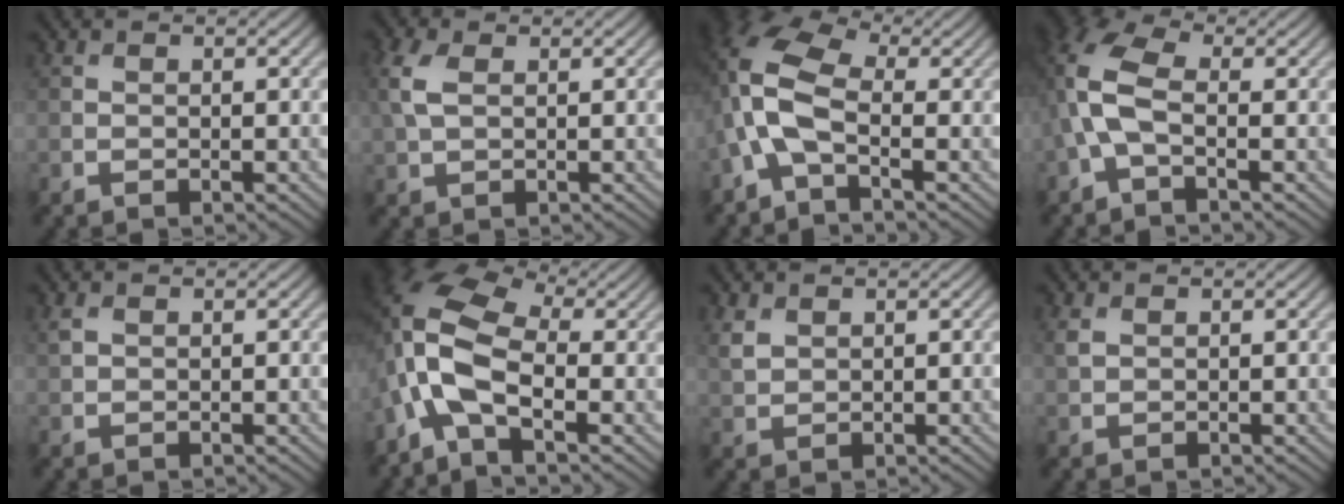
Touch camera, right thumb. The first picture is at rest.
{"total": 4.0, "force": [1.0, 2.3, 3.2], "torque": [-0.097, 0.009, 0.019]}
{"total": 9.3, "force": [-1.6, 4.5, 8.0], "torque": [-0.196, 0.011, -0.058]}
{"total": 6.9, "force": [-0.6, 3.3, 6.0], "torque": [-0.155, 0.019, -0.026]}
{"total": 1.3, "force": [0.7, 0.7, 0.8], "torque": [-0.025, 0.002, 0.018]}
{"total": 11.3, "force": [-1.9, 5.5, 9.7], "torque": [-0.225, 0.010, -0.063]}
{"total": 2.2, "force": [1.3, 1.4, 1.1], "torque": [-0.033, -0.002, 0.031]}
{"total": 1.4, "force": [0.7, 0.8, 0.8], "torque": [-0.027, 0.001, 0.017]}